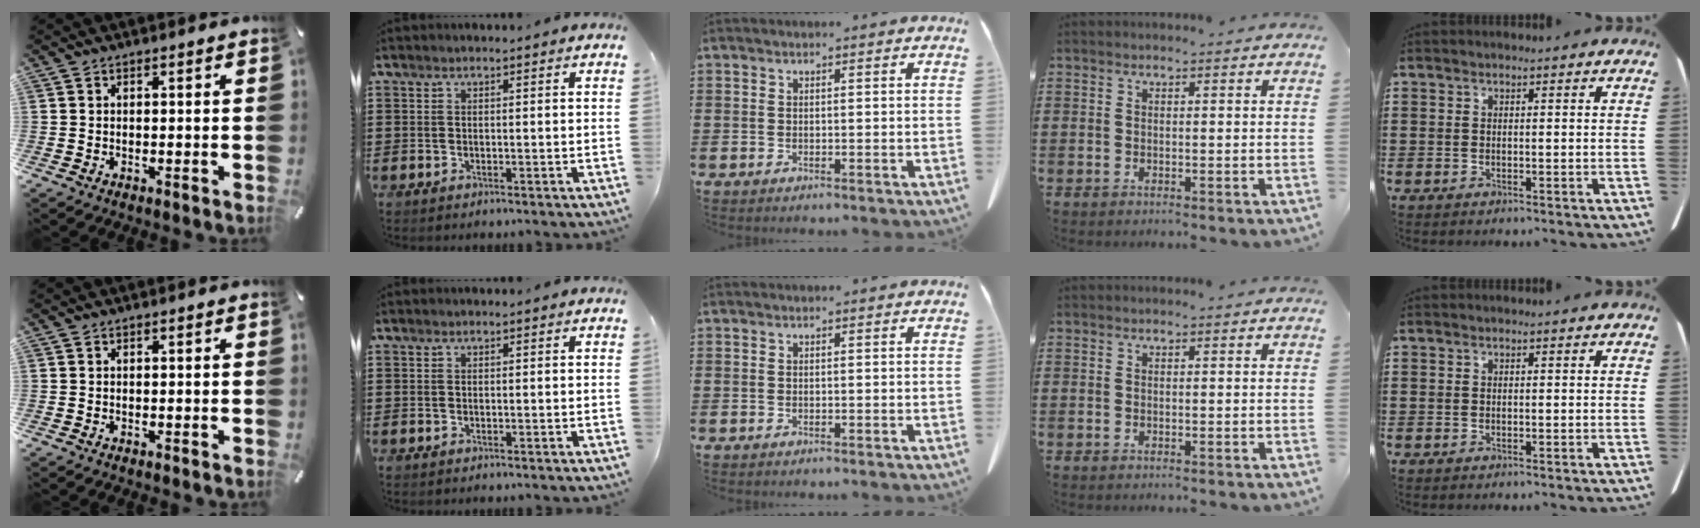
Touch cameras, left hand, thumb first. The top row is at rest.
{}